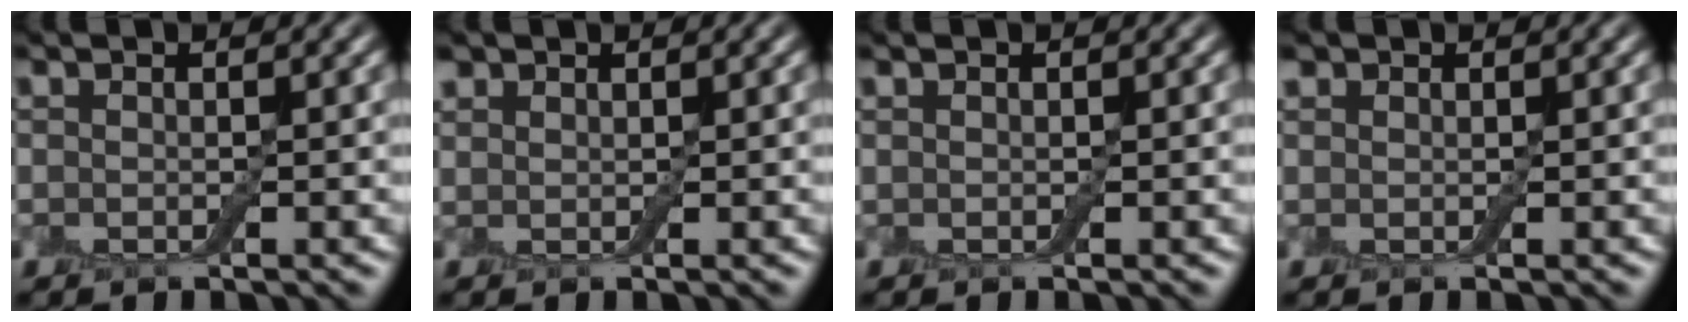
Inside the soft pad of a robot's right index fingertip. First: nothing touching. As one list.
[{"total": 1.0, "force": [0.8, 0.6, 0.1], "torque": [-0.002, 0.005, 0.018]}, {"total": 0.0}, {"total": 0.6, "force": [0.6, 0.3, 0.0], "torque": [0.001, 0.004, 0.011]}]